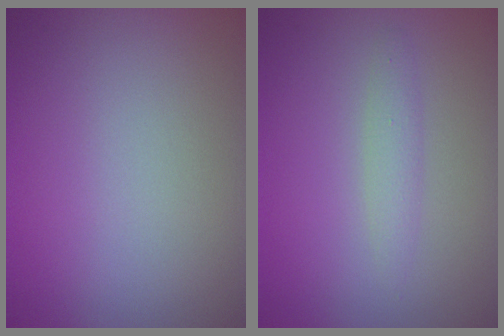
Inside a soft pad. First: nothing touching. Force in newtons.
{"total": 1.5, "press": 1.5, "slide": 0.0}